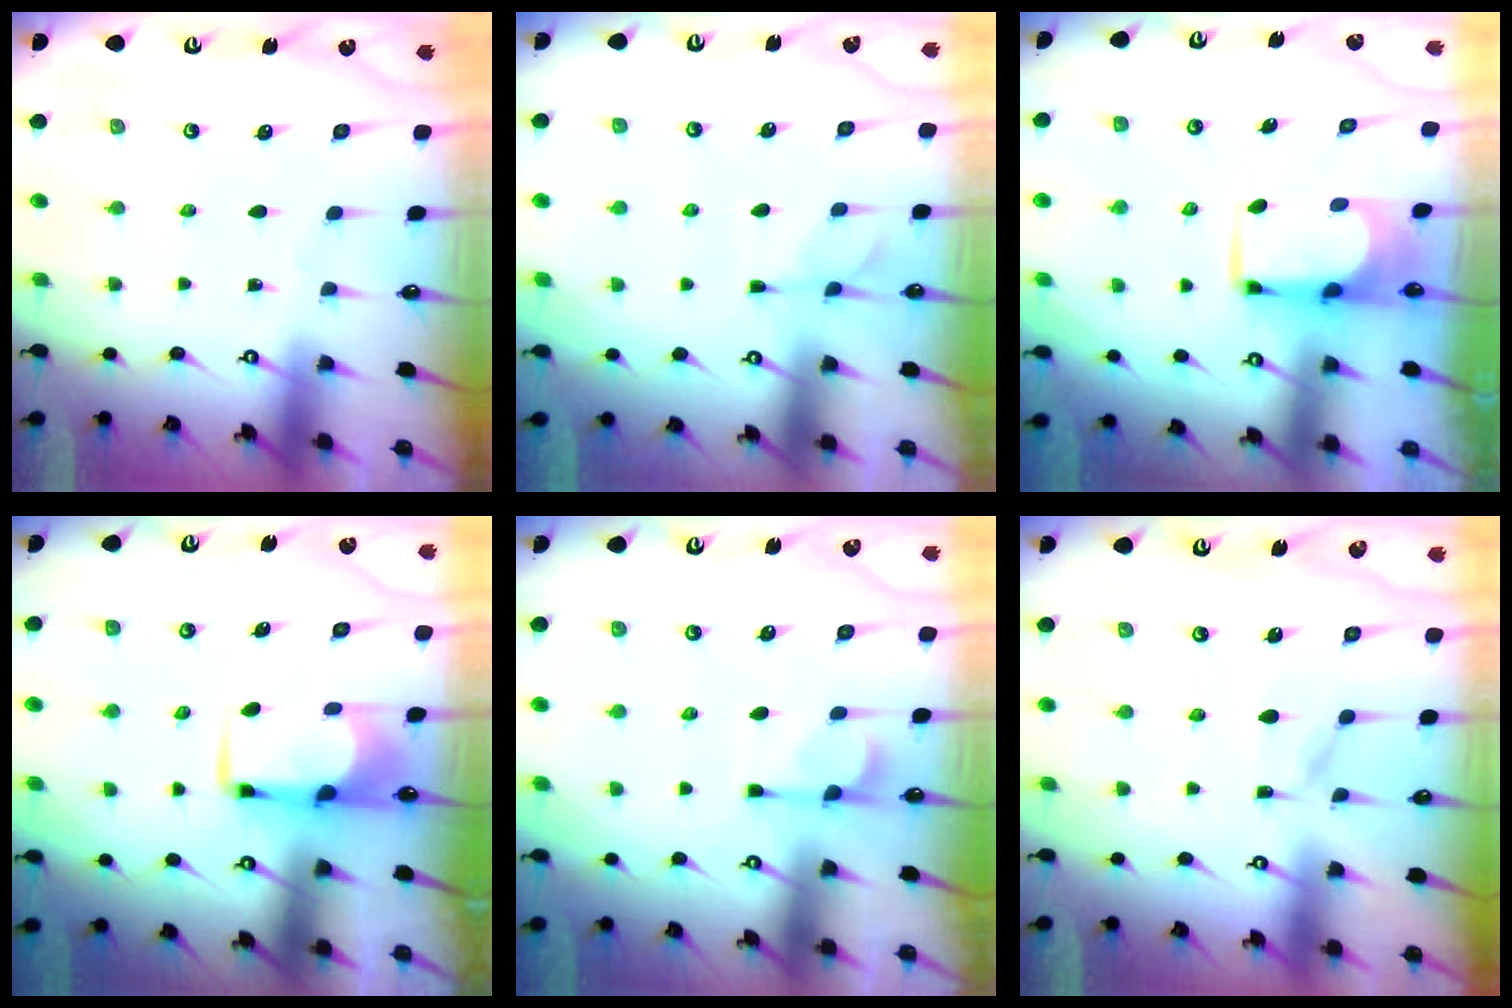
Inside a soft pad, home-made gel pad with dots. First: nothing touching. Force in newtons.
{"total": 2.9, "press": 2.6, "slide": 1.4}
{"total": 1.7, "press": 1.7, "slide": 0.1}
{"total": 6.6, "press": 6.6, "slide": 1.0}
{"total": 1.2, "press": 0.3, "slide": 1.1}
{"total": 7.6, "press": 7.6, "slide": 0.7}